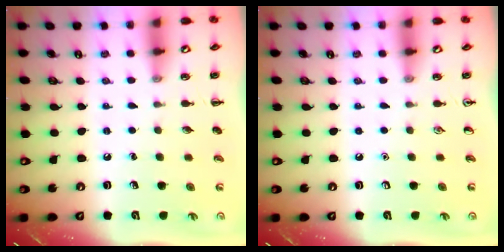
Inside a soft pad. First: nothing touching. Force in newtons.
{"total": 0.0}